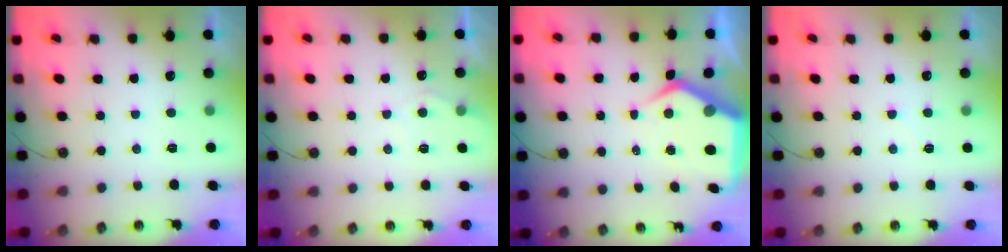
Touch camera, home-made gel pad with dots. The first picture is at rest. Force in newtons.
{"total": 3.9, "press": 3.8, "slide": 0.5}
{"total": 9.4, "press": 9.3, "slide": 1.1}
{"total": 3.6, "press": 3.6, "slide": 0.4}